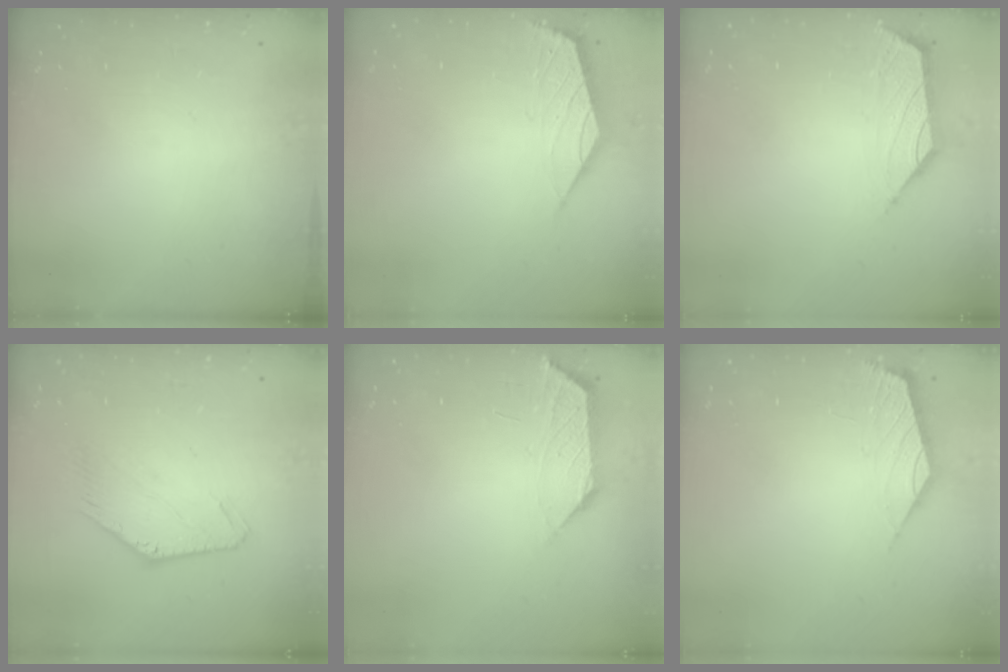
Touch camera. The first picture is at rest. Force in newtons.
{"total": 2.3, "press": 2.2, "slide": 0.6}
{"total": 1.5, "press": 1.4, "slide": 0.6}
{"total": 1.0, "press": 1.0, "slide": 0.2}
{"total": 1.2, "press": 1.2, "slide": 0.4}
{"total": 2.1, "press": 2.1, "slide": 0.5}